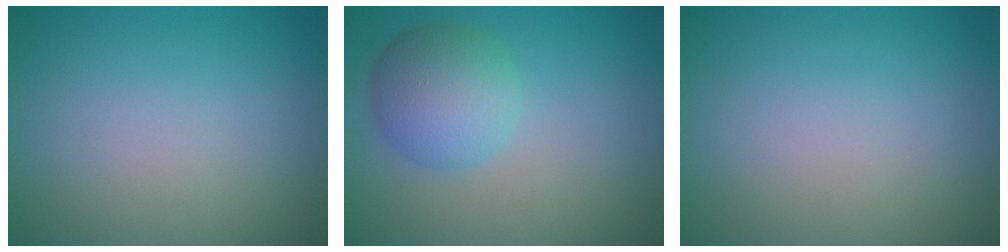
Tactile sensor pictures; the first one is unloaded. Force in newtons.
{"total": 4.7, "press": 4.7, "slide": 0.1}
{"total": 0.0}